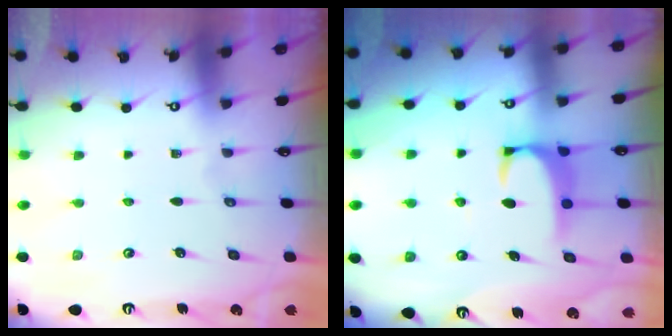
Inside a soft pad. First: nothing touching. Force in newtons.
{"total": 2.0, "press": 2.0, "slide": 0.3}